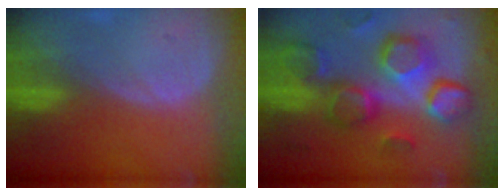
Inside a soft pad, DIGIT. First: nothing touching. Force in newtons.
{"total": 13.0, "press": 11.4, "slide": 6.3}